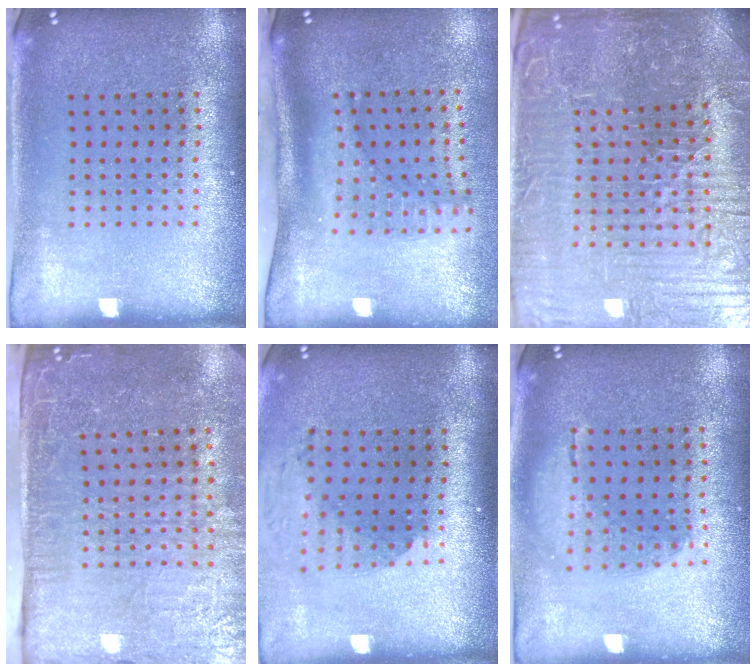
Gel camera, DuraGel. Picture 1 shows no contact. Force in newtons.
{"total": 2.3, "press": 1.6, "slide": 1.6}
{"total": 6.2, "press": 5.8, "slide": 2.1}
{"total": 4.8, "press": 4.0, "slide": 2.6}
{"total": 1.7, "press": 1.3, "slide": 1.1}
{"total": 1.3, "press": 1.1, "slide": 0.6}